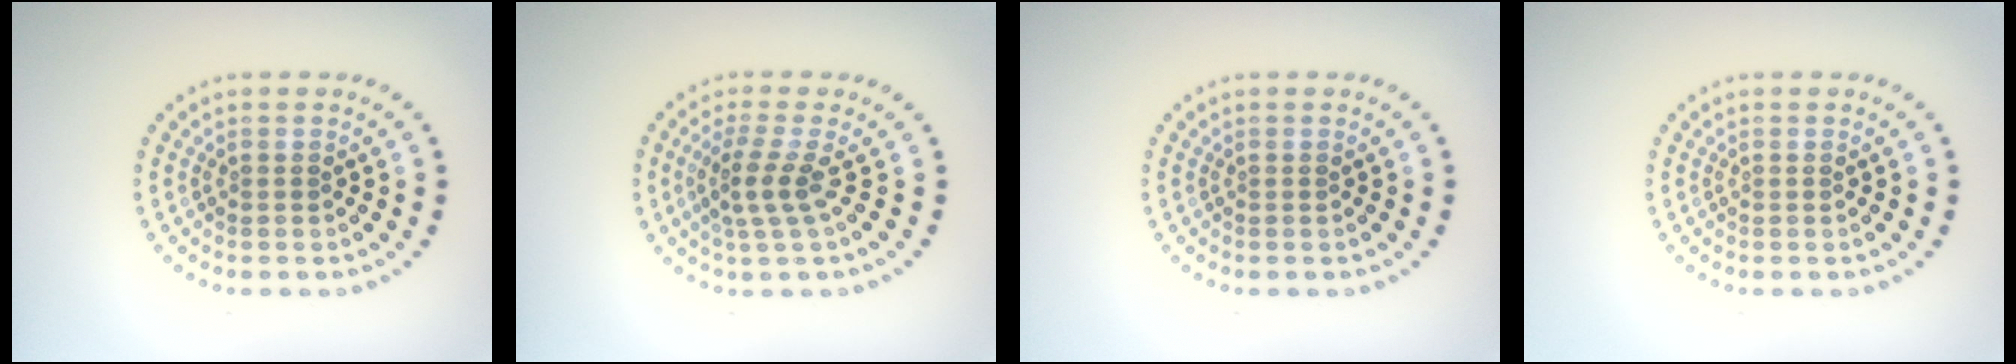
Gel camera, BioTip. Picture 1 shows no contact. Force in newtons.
{"total": 2.6, "press": 1.9, "slide": 1.7}
{"total": 0.0}
{"total": 0.0}